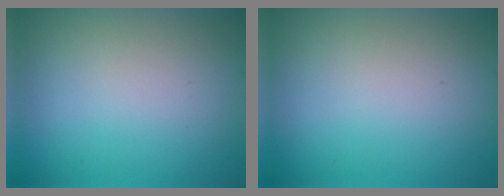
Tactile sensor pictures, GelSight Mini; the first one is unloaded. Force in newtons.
{"total": 0.0}